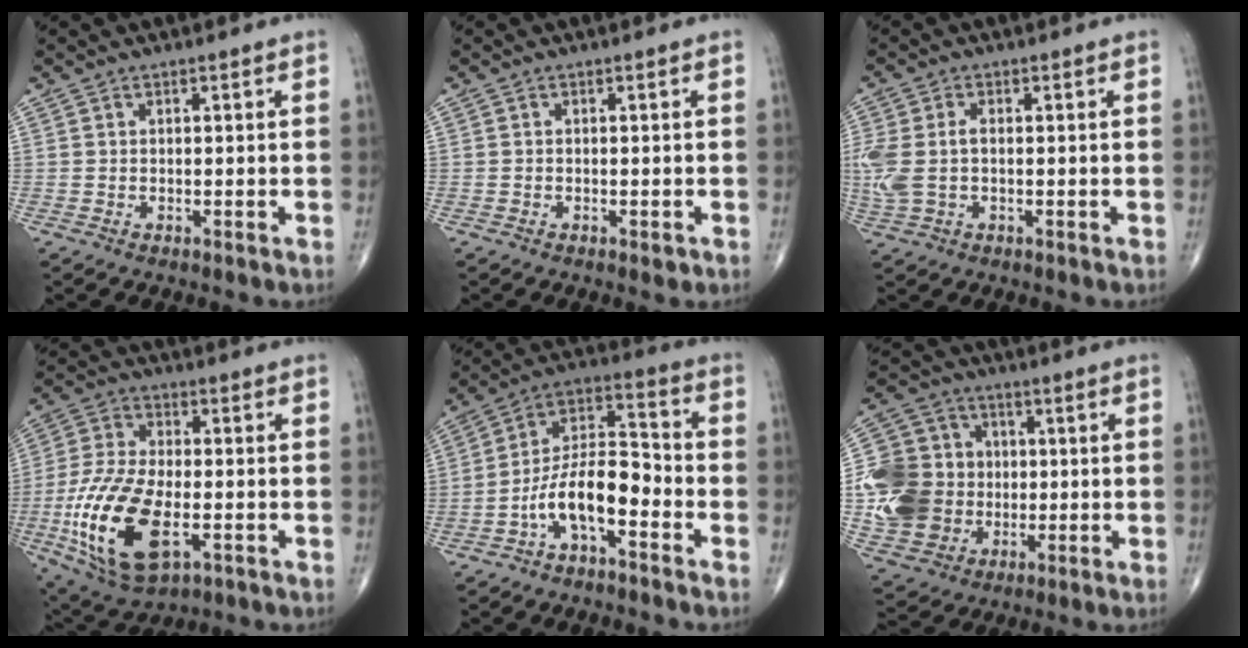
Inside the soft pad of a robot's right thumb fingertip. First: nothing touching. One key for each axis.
{"total": 1.1, "fx": -0.5, "fy": 0.5, "fz": 0.8, "tx": -0.011, "ty": -0.002, "tz": -0.006}
{"total": 7.6, "fx": -0.1, "fy": 4.6, "fz": 6.1, "tx": -0.163, "ty": 0.013, "tz": 0.002}
{"total": 19.8, "fx": -5.4, "fy": 9.7, "fz": 16.4, "tx": -0.344, "ty": 0.001, "tz": -0.088}
{"total": 11.8, "fx": -5.1, "fy": 4.8, "fz": 9.5, "tx": -0.168, "ty": 0.068, "tz": -0.098}
{"total": 16.9, "fx": -0.9, "fy": 14.7, "fz": 8.3, "tx": -0.143, "ty": 0.022, "tz": -0.011}